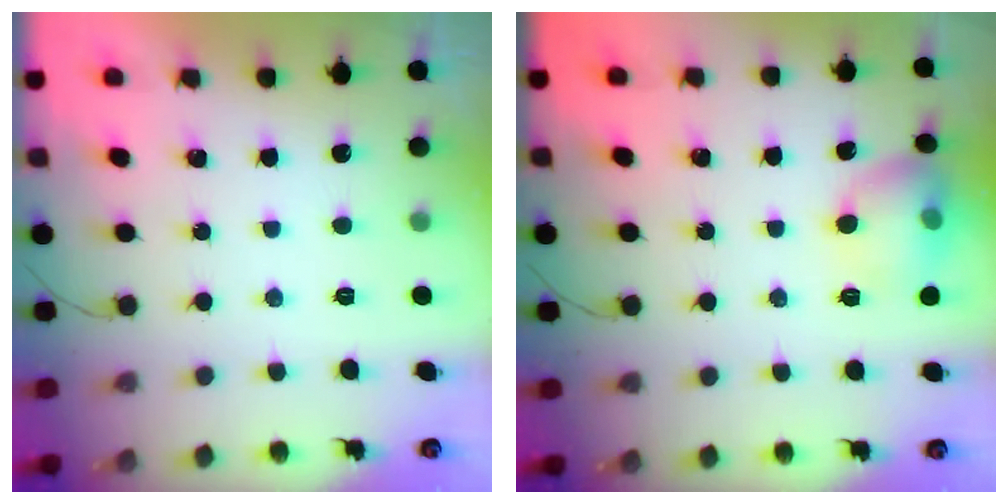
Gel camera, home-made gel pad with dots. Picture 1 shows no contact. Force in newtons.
{"total": 11.4, "press": 11.3, "slide": 1.7}